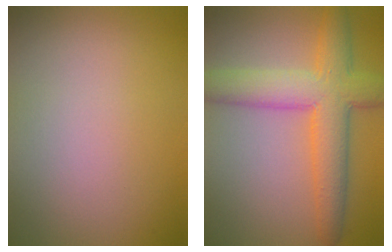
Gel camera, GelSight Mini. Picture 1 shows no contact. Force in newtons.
{"total": 7.7, "press": 7.7, "slide": 0.2}